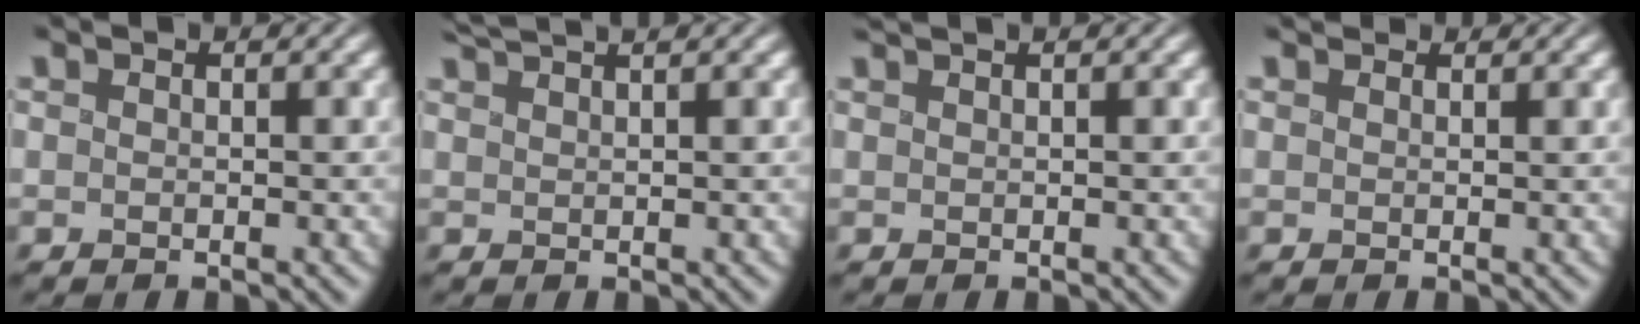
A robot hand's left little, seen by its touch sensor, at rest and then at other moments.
{"total": 2.3, "force": [2.1, -0.5, 0.7], "torque": [-0.019, 0.016, 0.044]}
{"total": 1.1, "force": [1.0, -0.2, 0.3], "torque": [-0.006, 0.013, 0.021]}
{"total": 1.3, "force": [1.2, 0.3, 0.3], "torque": [-0.012, 0.008, 0.016]}